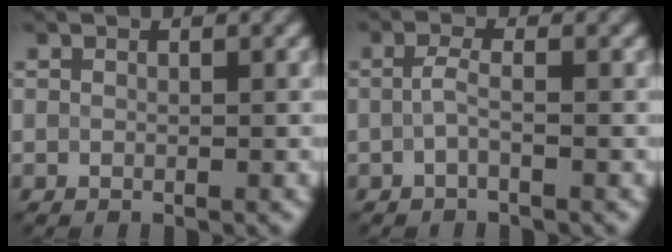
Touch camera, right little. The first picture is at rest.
{"total": 1.3, "force": [-0.3, 0.1, 1.2], "torque": [-0.035, 0.003, -0.010]}